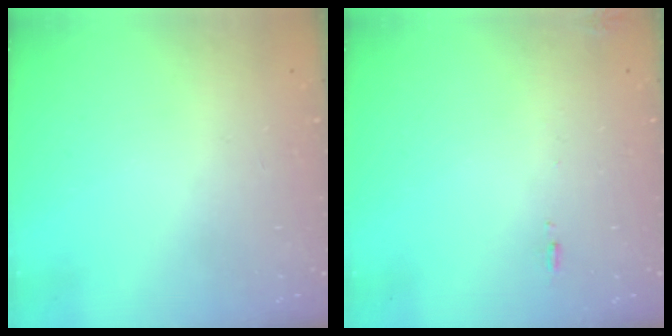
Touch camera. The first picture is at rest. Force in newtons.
{"total": 6.6, "press": 6.3, "slide": 1.9}